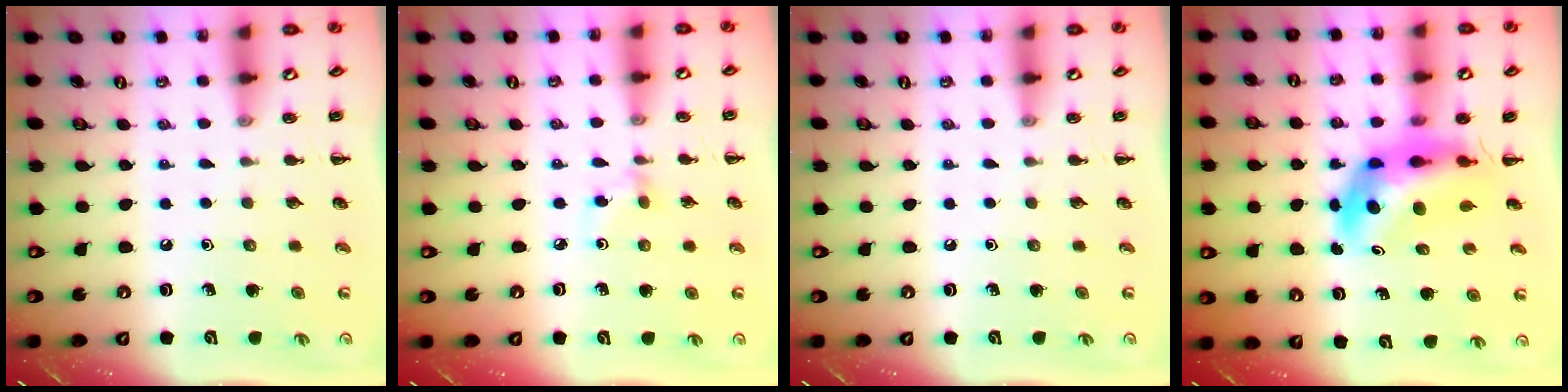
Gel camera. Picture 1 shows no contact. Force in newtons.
{"total": 2.8, "press": 2.6, "slide": 1.0}
{"total": 0.0}
{"total": 8.7, "press": 8.2, "slide": 3.0}